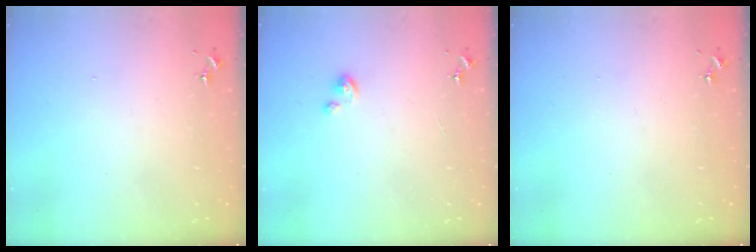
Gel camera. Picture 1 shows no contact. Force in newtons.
{"total": 2.9, "press": 2.9, "slide": 0.2}
{"total": 0.0}